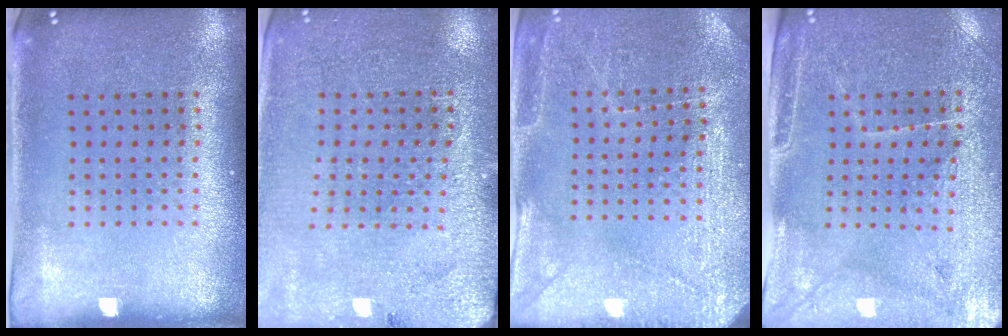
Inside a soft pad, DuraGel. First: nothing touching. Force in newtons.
{"total": 2.8, "press": 2.8, "slide": 0.2}
{"total": 2.9, "press": 2.9, "slide": 0.2}
{"total": 3.2, "press": 3.1, "slide": 0.9}